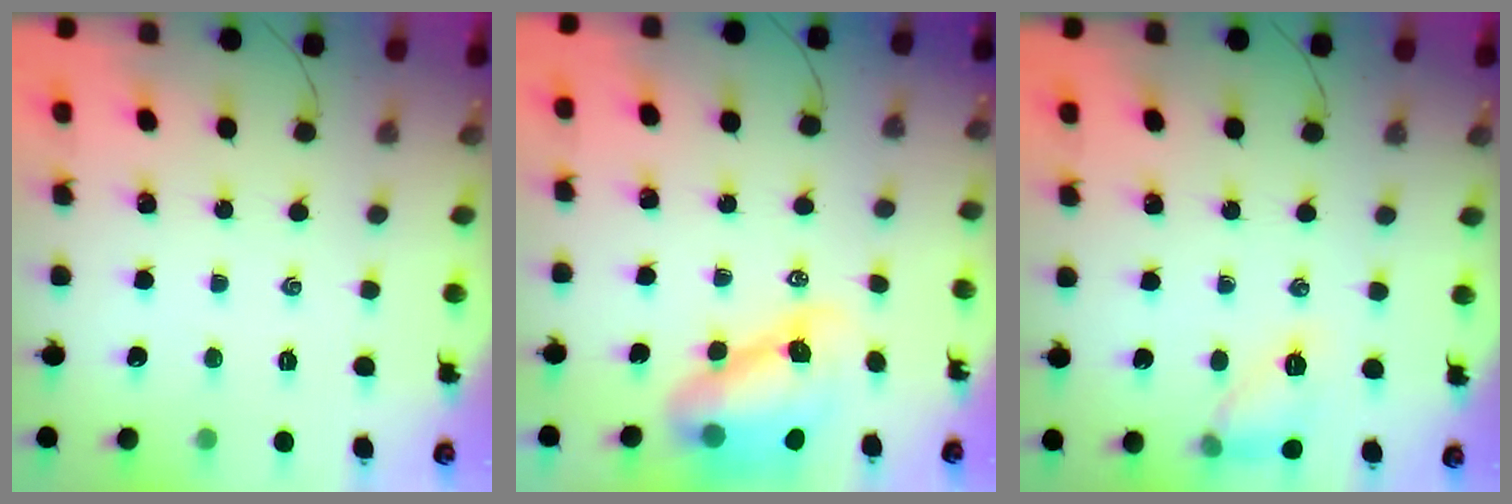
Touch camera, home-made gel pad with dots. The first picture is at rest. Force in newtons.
{"total": 9.3, "press": 8.9, "slide": 3.0}
{"total": 9.3, "press": 9.3, "slide": 0.3}